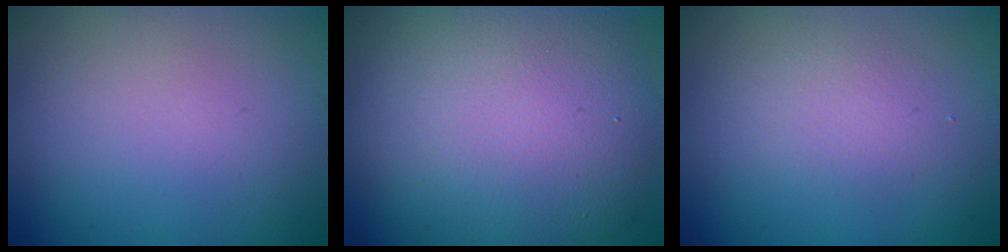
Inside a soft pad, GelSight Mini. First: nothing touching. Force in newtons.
{"total": 10.7, "press": 10.7, "slide": 0.5}
{"total": 1.6, "press": 1.6, "slide": 0.1}